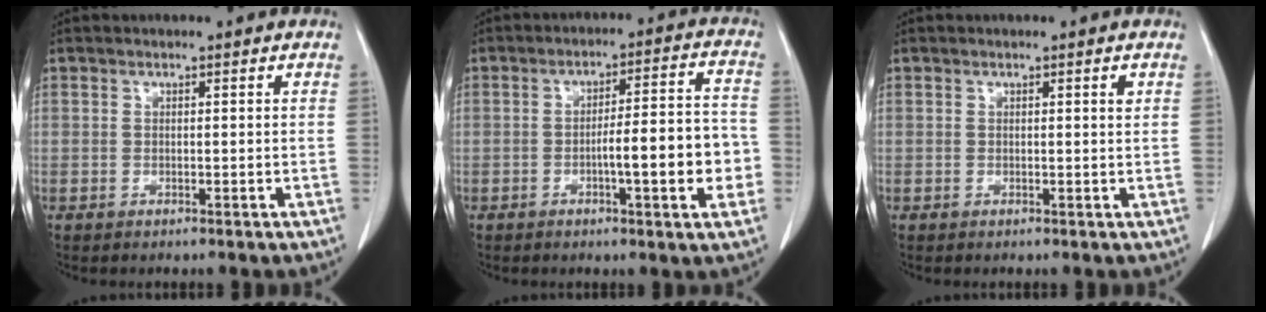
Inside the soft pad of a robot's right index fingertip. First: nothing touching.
{"total": 10.7, "force": [-2.7, 1.5, 10.3], "torque": [-0.144, 0.020, -0.037]}
{"total": 0.7, "force": [0.3, 0.0, 0.7], "torque": [-0.010, 0.000, 0.004]}